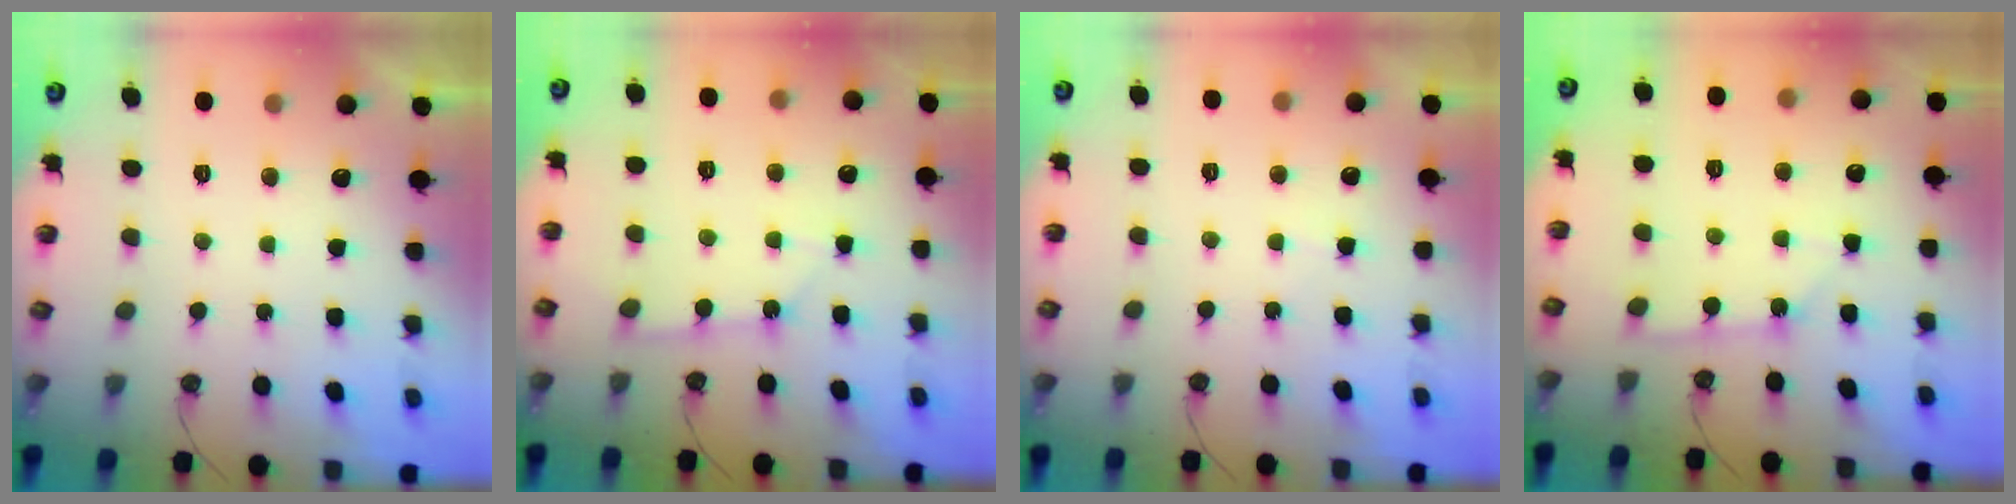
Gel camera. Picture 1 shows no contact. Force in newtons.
{"total": 2.6, "press": 2.6, "slide": 0.2}
{"total": 2.8, "press": 2.8, "slide": 0.5}
{"total": 2.0, "press": 2.0, "slide": 0.3}